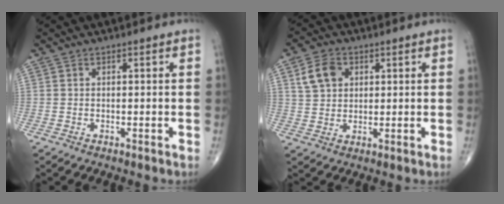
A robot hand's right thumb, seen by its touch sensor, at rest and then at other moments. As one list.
[{"total": 6.5, "force": [2.4, 4.9, 3.5], "torque": [-0.048, -0.002, 0.044]}]